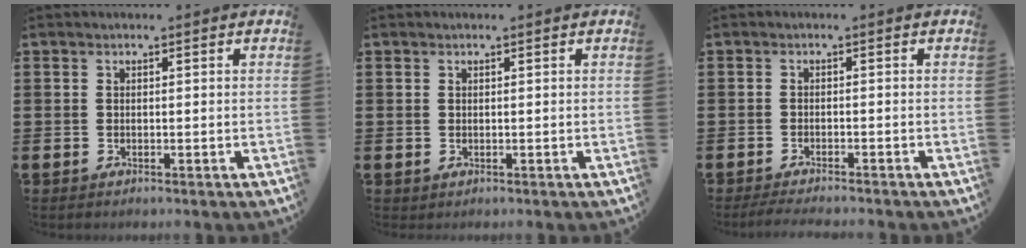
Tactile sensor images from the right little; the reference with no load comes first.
{"total": 0.0}
{"total": 2.0, "force": [-1.9, -0.1, 0.7], "torque": [-0.010, 0.005, -0.037]}